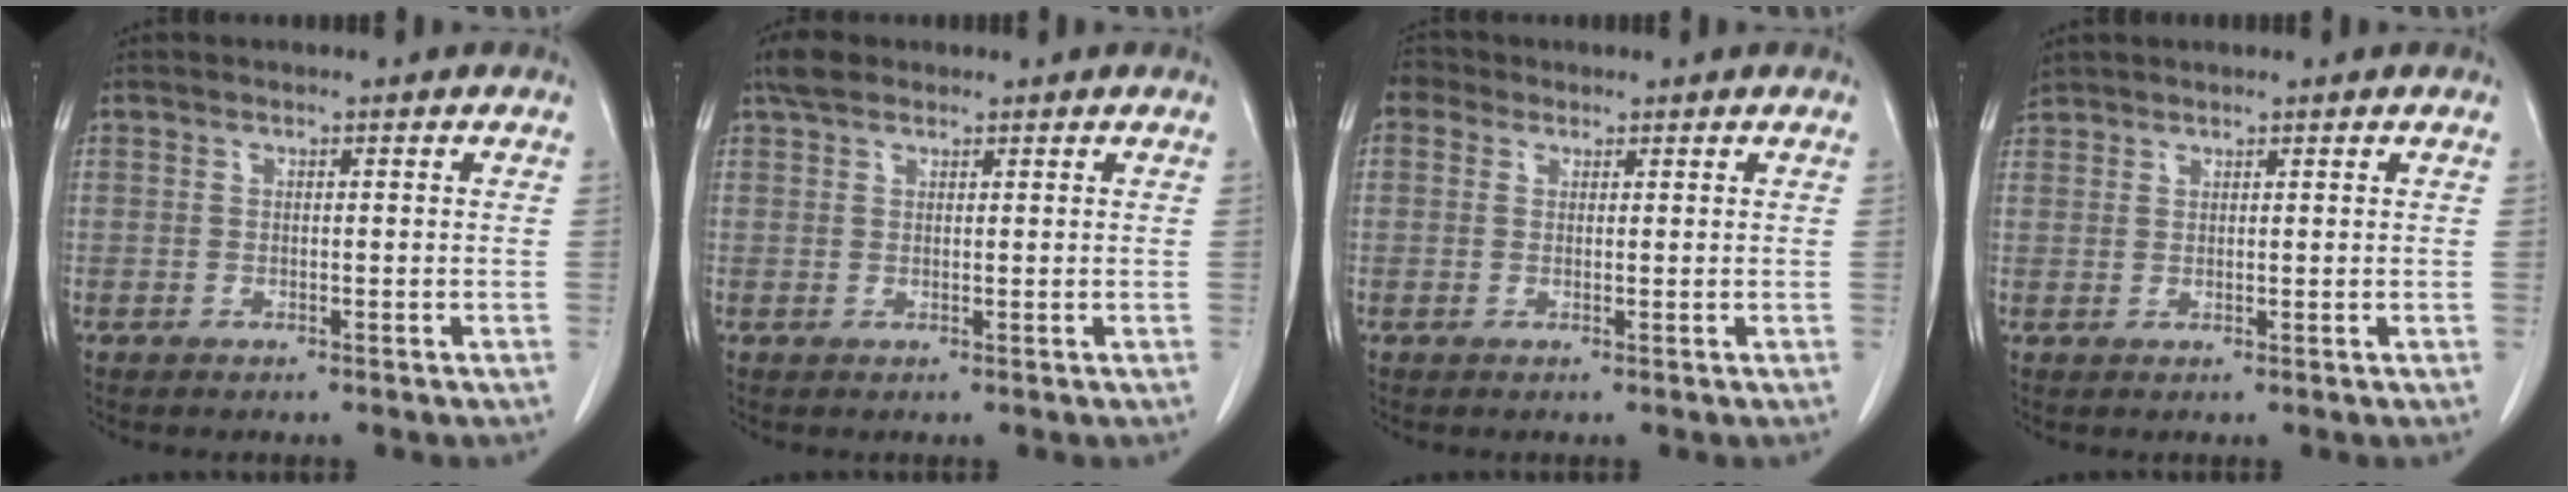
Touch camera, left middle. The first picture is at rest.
{"total": 2.6, "force": [2.0, 1.3, 1.0], "torque": [-0.022, 0.013, 0.034]}
{"total": 2.5, "force": [1.4, 2.0, 0.6], "torque": [-0.013, 0.015, 0.023]}
{"total": 1.9, "force": [1.8, 0.6, -0.1], "torque": [-0.003, 0.014, 0.036]}